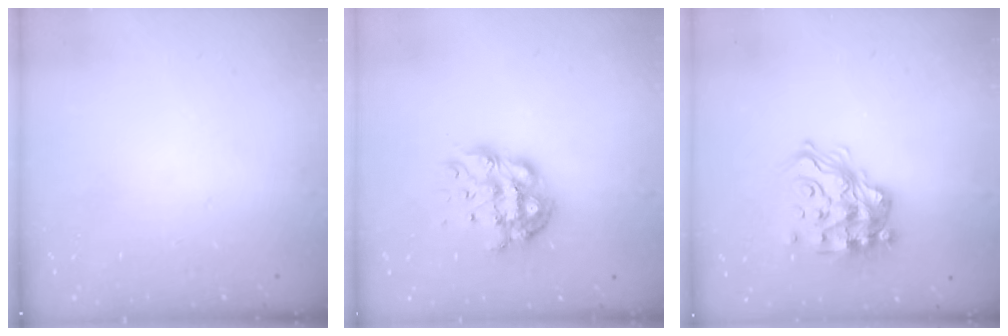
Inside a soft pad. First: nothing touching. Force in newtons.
{"total": 10.9, "press": 10.8, "slide": 0.9}
{"total": 16.3, "press": 16.2, "slide": 2.1}